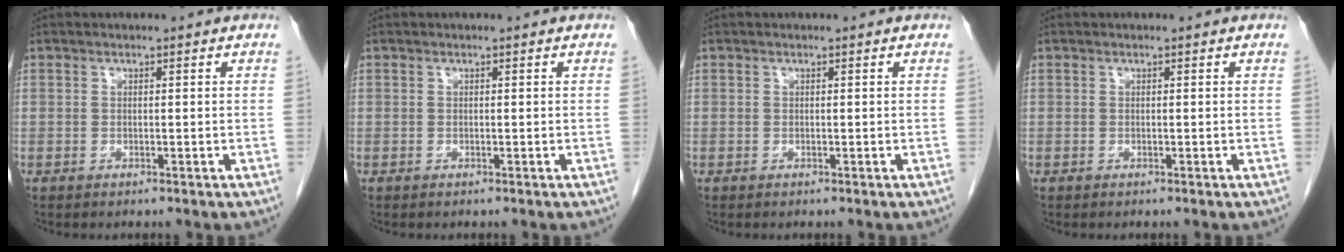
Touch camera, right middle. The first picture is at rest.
{"total": 0.0}
{"total": 0.0}
{"total": 0.0}